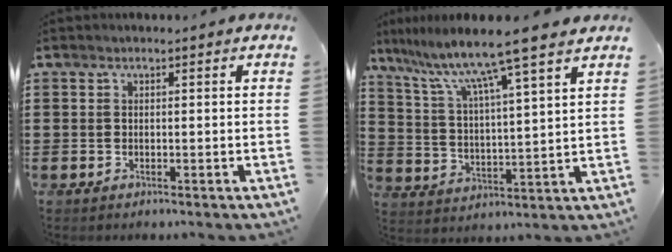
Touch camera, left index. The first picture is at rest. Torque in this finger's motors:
{"motor_torque": [2.14, 0.00, 1.05, 0.21]}